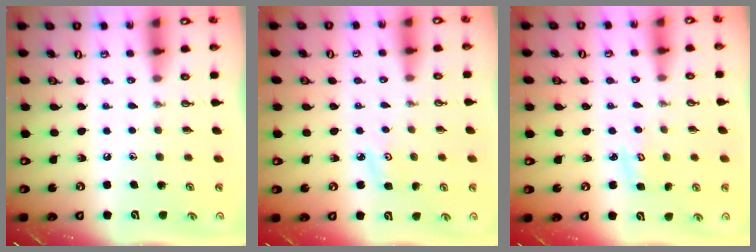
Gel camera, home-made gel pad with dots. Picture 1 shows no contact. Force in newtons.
{"total": 3.0, "press": 2.9, "slide": 0.4}
{"total": 3.1, "press": 3.0, "slide": 0.3}